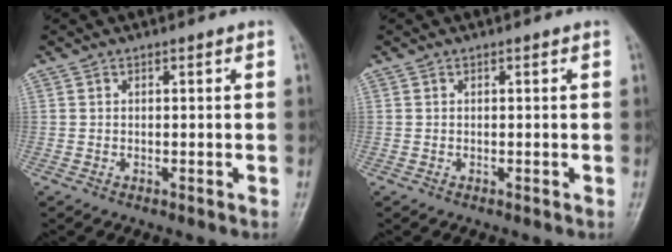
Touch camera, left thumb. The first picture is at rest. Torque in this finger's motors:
{"motor_torque": [0.01, 0.00, -0.05, -0.03, 0.00]}